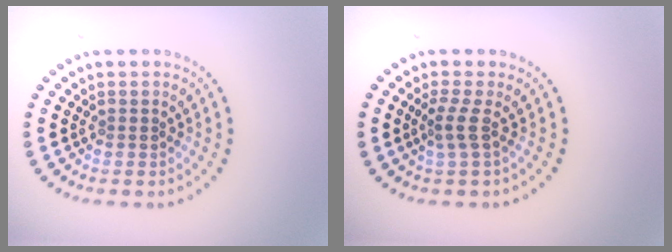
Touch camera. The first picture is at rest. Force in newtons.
{"total": 1.9, "press": 1.1, "slide": 1.5}